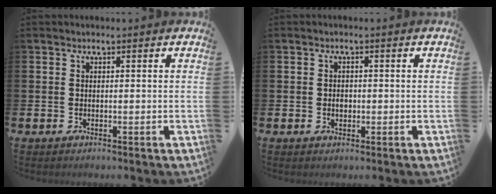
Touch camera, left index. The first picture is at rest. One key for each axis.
{"total": 1.4, "fx": -0.1, "fy": 1.1, "fz": 0.9, "tx": -0.007, "ty": 0.003, "tz": -0.006}